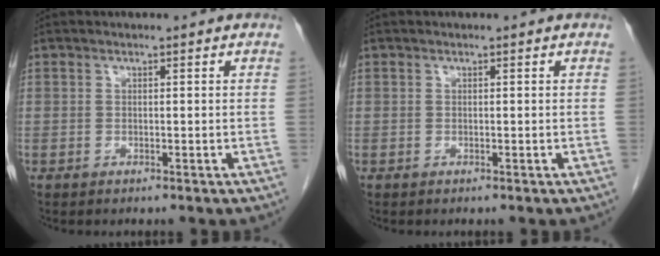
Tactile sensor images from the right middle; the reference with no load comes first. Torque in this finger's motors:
{"motor_torque": [0.14, -0.21, -0.06, -0.01]}